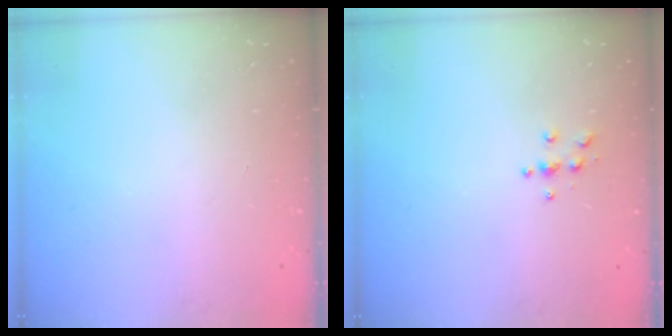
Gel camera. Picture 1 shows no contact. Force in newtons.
{"total": 3.8, "press": 3.8, "slide": 0.4}